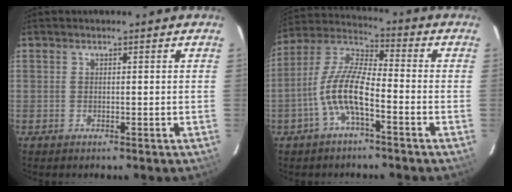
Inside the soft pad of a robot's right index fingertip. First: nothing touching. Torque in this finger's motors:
{"motor_torque": [1.66, -0.48, 0.90, 0.21]}